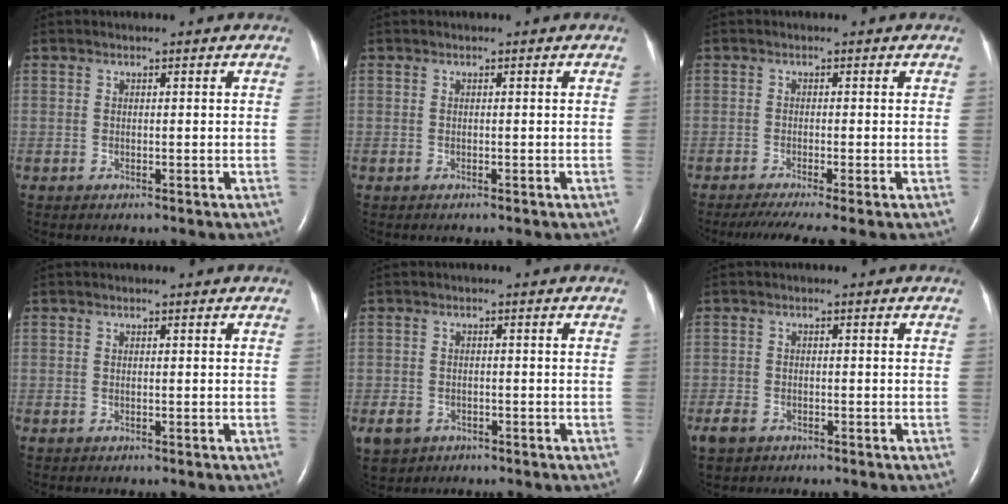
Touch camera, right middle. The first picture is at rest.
{"total": 0.0}
{"total": 5.6, "force": [-4.1, -0.3, 3.7], "torque": [-0.058, -0.018, -0.069]}
{"total": 0.0}
{"total": 6.6, "force": [-3.7, 5.1, 1.9], "torque": [-0.055, -0.002, -0.056]}
{"total": 3.5, "force": [-2.4, 2.0, 1.5], "torque": [-0.037, -0.002, -0.041]}